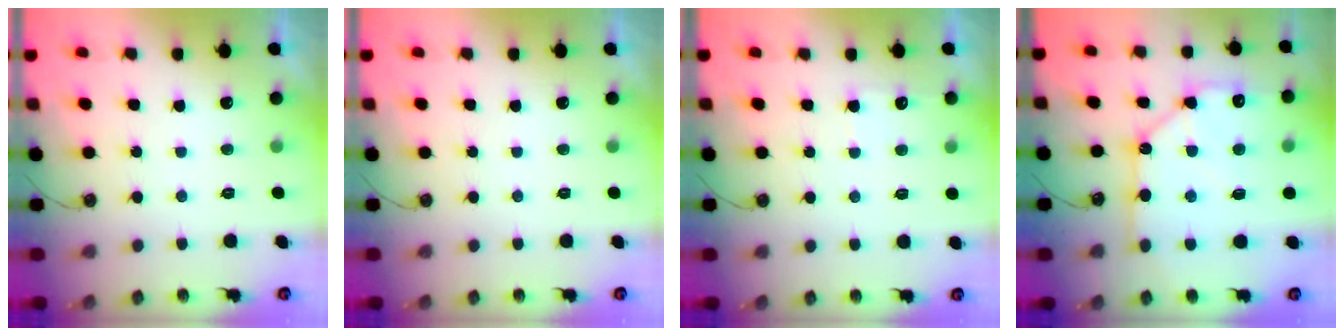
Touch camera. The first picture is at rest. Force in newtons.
{"total": 0.0}
{"total": 4.1, "press": 4.0, "slide": 0.4}
{"total": 13.5, "press": 13.5, "slide": 1.3}